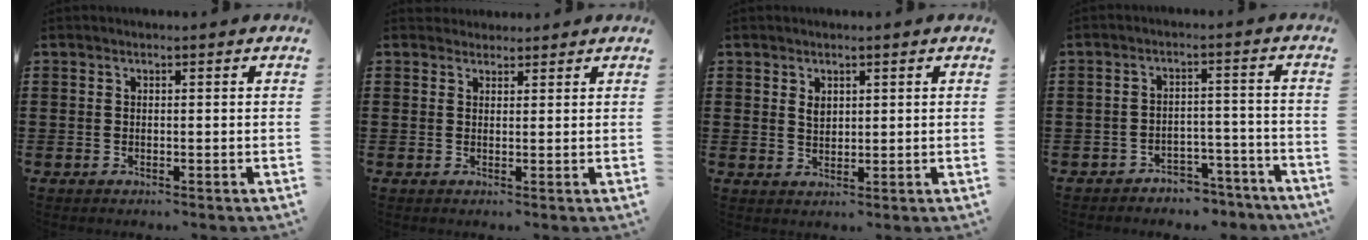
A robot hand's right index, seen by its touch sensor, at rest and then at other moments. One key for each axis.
{"total": 1.5, "fx": 1.3, "fy": 0.6, "fz": -0.2, "tx": 0.000, "ty": 0.002, "tz": 0.029}
{"total": 1.7, "fx": 0.9, "fy": 1.1, "fz": 0.9, "tx": -0.021, "ty": 0.005, "tz": 0.016}
{"total": 3.2, "fx": -3.1, "fy": 0.7, "fz": 0.3, "tx": -0.010, "ty": 0.003, "tz": -0.063}